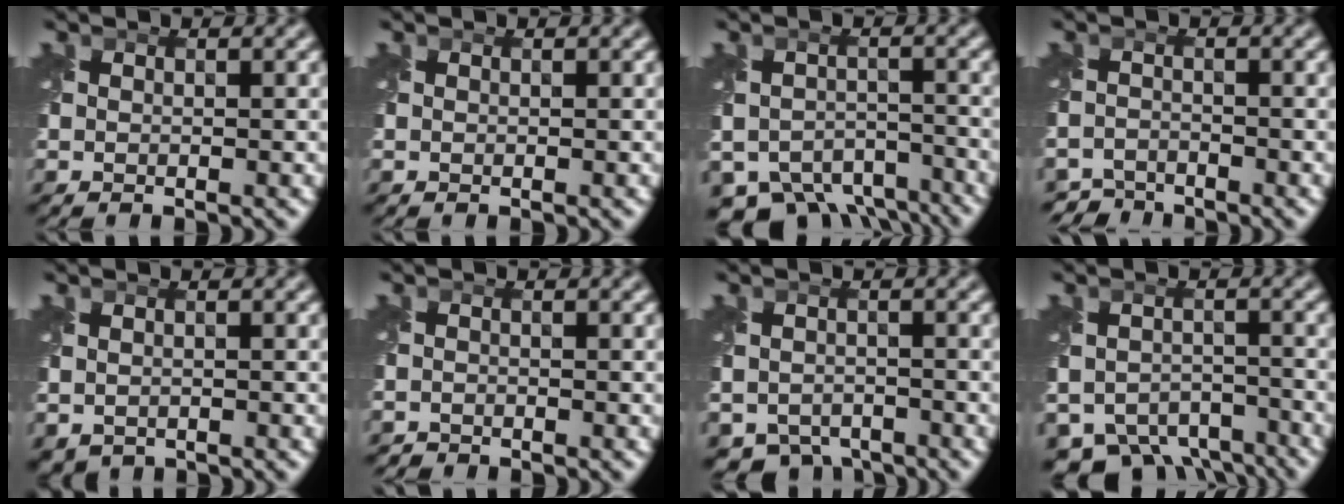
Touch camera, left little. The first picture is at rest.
{"total": 0.0}
{"total": 9.0, "force": [-7.4, 4.3, 2.5], "torque": [-0.032, -0.018, -0.100]}
{"total": 3.4, "force": [-3.3, 0.7, 0.0], "torque": [0.000, -0.011, -0.062]}
{"total": 1.1, "force": [-0.5, 0.8, 0.6], "torque": [-0.018, -0.009, -0.006]}
{"total": 1.1, "force": [-1.1, 0.1, -0.2], "torque": [0.007, -0.006, -0.024]}
{"total": 4.0, "force": [-3.2, 2.3, 1.0], "torque": [-0.012, -0.019, -0.054]}
{"total": 8.0, "force": [-6.6, 3.9, 2.3], "torque": [-0.030, -0.019, -0.093]}